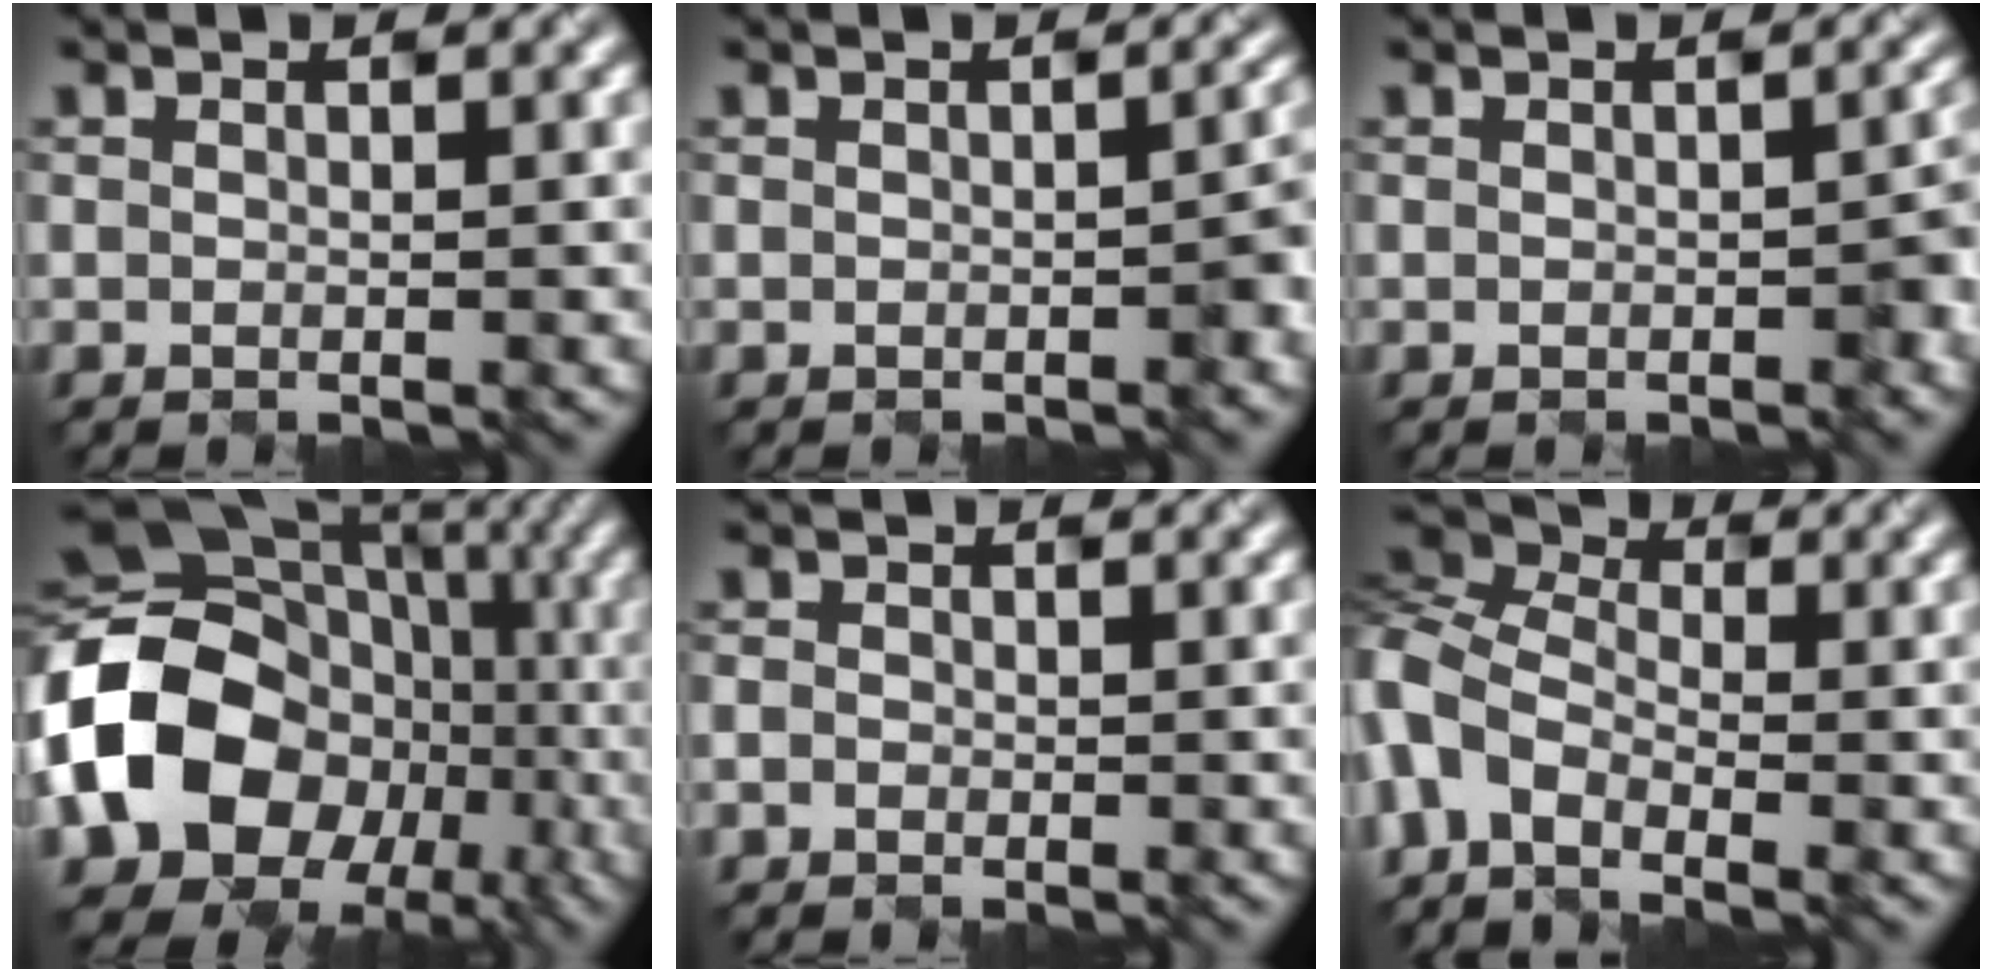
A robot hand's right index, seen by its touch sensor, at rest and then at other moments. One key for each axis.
{"total": 2.9, "fx": -0.6, "fy": 1.1, "fz": 2.7, "tx": -0.017, "ty": 0.014, "tz": 0.004}
{"total": 2.0, "fx": -0.5, "fy": 0.6, "fz": 1.8, "tx": -0.025, "ty": 0.009, "tz": 0.002}
{"total": 17.4, "fx": -4.6, "fy": 14.1, "fz": 9.0, "tx": -0.207, "ty": -0.009, "tz": -0.075}
{"total": 1.2, "fx": -1.1, "fy": 0.4, "fz": -0.1, "tx": -0.003, "ty": 0.002, "tz": -0.011}
{"total": 7.5, "fx": -3.4, "fy": 4.3, "fz": 5.1, "tx": -0.140, "ty": 0.004, "tz": -0.069}